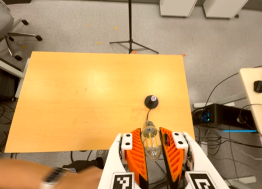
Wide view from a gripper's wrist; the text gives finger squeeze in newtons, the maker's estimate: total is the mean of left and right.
{"total": 21.3, "left": 24.6, "right": 18.0}